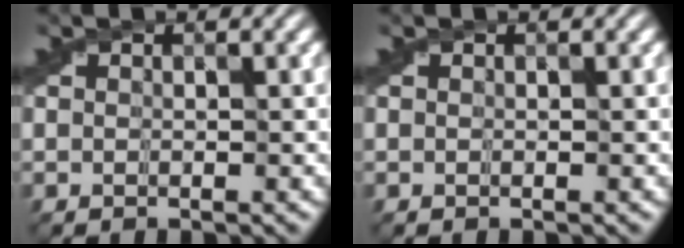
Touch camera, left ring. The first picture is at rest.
{"total": 0.0}